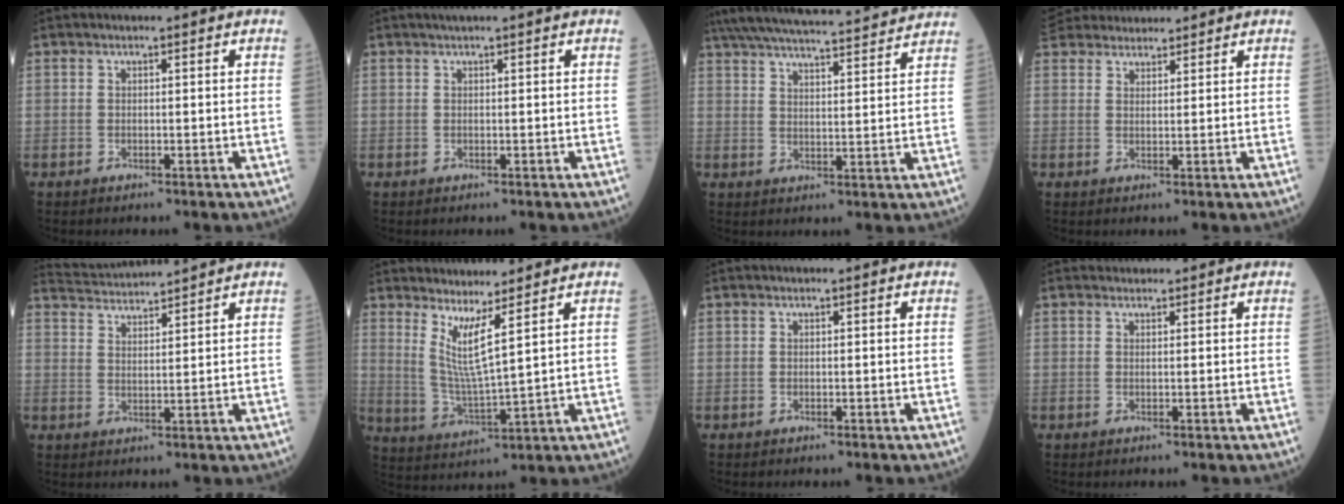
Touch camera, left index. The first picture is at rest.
{"total": 1.7, "force": [1.4, -0.2, 1.0], "torque": [-0.013, 0.015, 0.027]}
{"total": 22.3, "force": [20.5, 1.4, 8.5], "torque": [-0.152, 0.020, 0.286]}
{"total": 9.4, "force": [8.6, 2.8, 2.6], "torque": [-0.046, 0.038, 0.145]}
{"total": 6.9, "force": [6.7, -1.2, 0.8], "torque": [-0.027, 0.019, 0.115]}
{"total": 5.4, "force": [3.1, -0.8, 4.4], "torque": [-0.092, -0.028, 0.069]}
{"total": 0.0}
{"total": 0.8, "force": [0.7, 0.3, -0.1], "torque": [-0.006, 0.005, 0.011]}